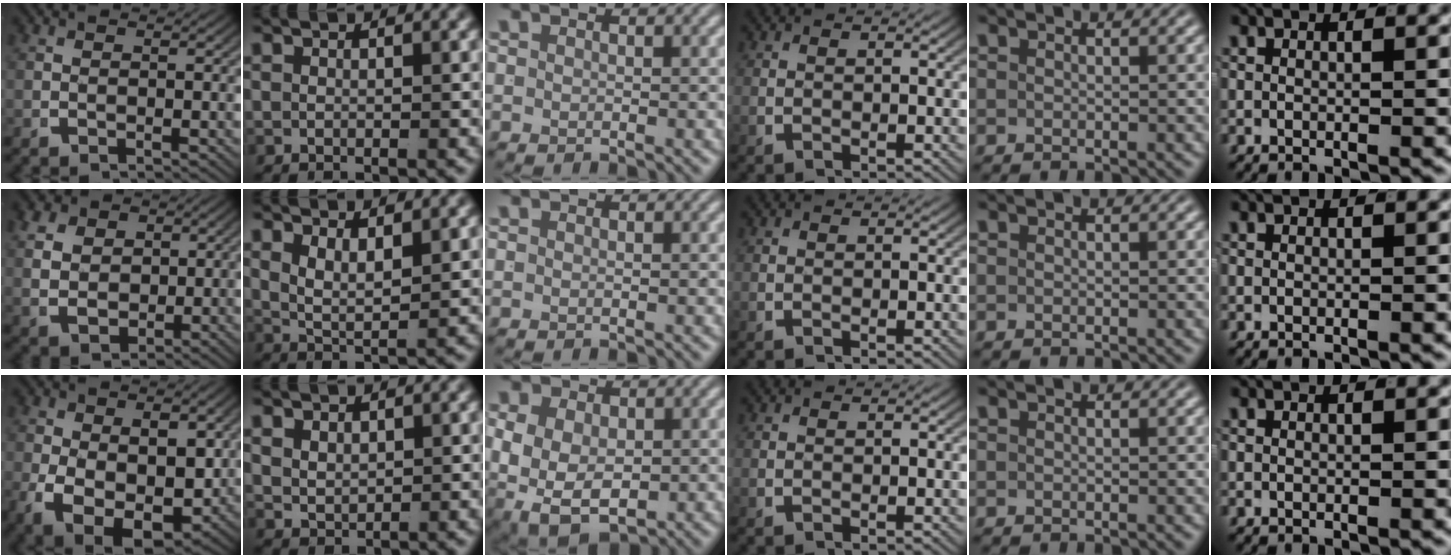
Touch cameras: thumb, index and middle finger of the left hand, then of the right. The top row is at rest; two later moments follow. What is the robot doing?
{"motion": "lift_and_place", "object": "shirt"}